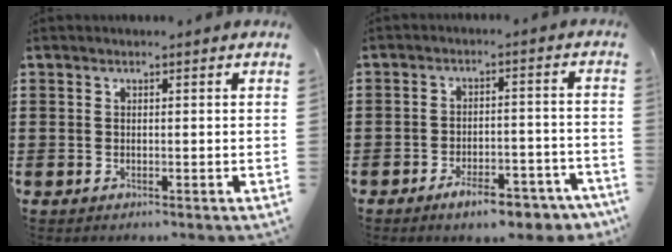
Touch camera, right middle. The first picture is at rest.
{"total": 6.8, "force": [-5.5, 1.6, 3.7], "torque": [-0.058, 0.003, -0.097]}